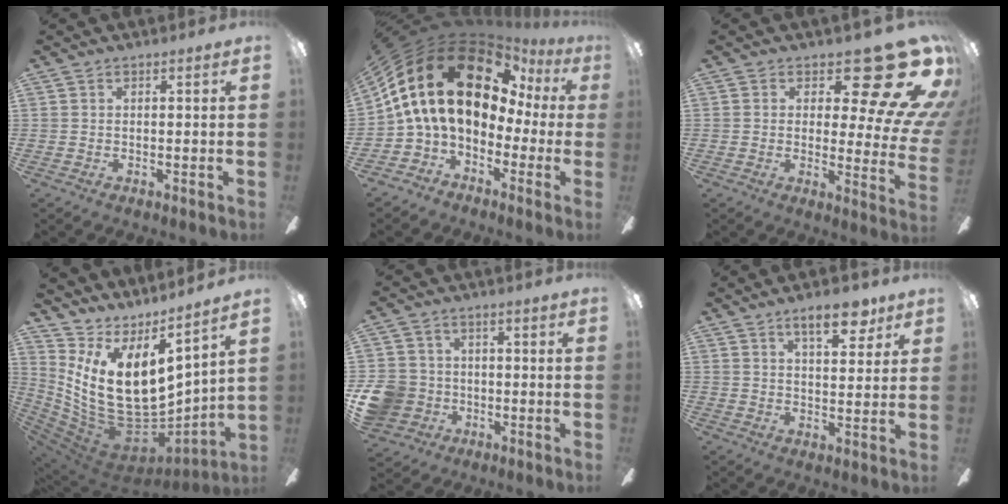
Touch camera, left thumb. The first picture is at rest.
{"total": 23.4, "force": [7.9, 14.2, 16.8], "torque": [-0.338, -0.040, 0.147]}
{"total": 21.3, "force": [11.3, 7.9, 16.3], "torque": [-0.200, -0.082, 0.187]}
{"total": 19.5, "force": [2.2, 9.9, 16.6], "torque": [-0.360, -0.044, 0.054]}
{"total": 10.6, "force": [-2.9, 9.5, 3.7], "torque": [-0.097, 0.027, -0.050]}
{"total": 8.9, "force": [5.7, 3.4, 5.9], "torque": [-0.072, -0.025, 0.092]}